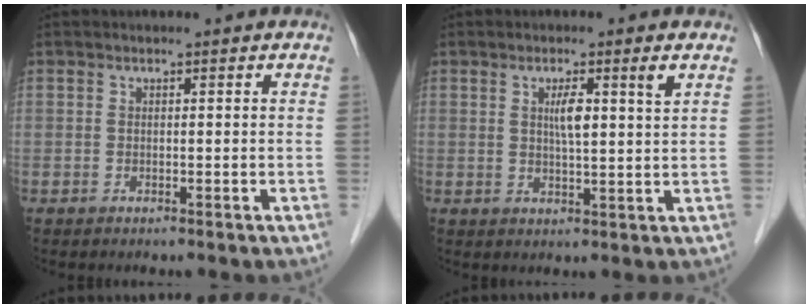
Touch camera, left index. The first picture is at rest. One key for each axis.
{"total": 4.8, "fx": 1.9, "fy": -0.2, "fz": 4.4, "tx": -0.075, "ty": 0.004, "tz": 0.031}